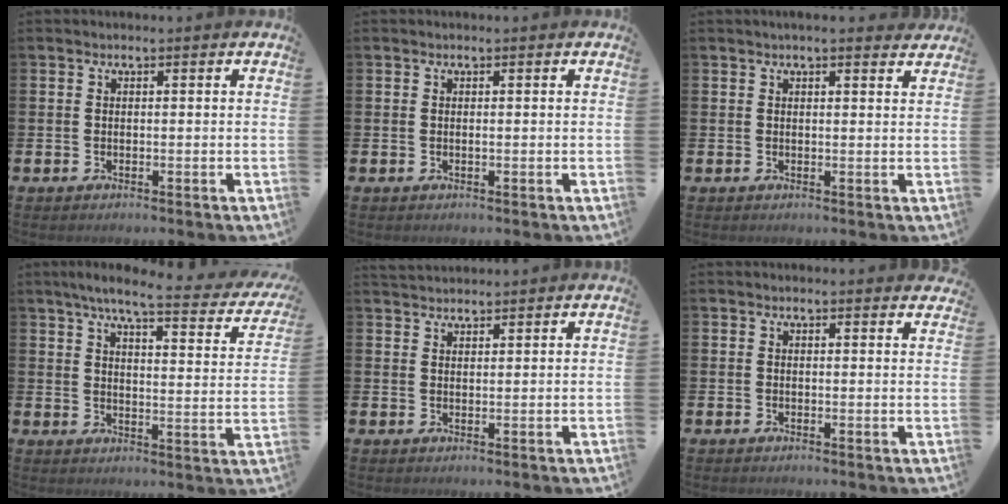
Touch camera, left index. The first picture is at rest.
{"total": 0.0}
{"total": 1.9, "force": [1.9, 0.2, 0.4], "torque": [0.000, -0.008, 0.031]}
{"total": 6.6, "force": [5.3, 0.8, 3.8], "torque": [-0.082, -0.032, 0.082]}
{"total": 2.3, "force": [2.2, 0.4, 0.0], "torque": [0.004, -0.011, 0.040]}
{"total": 0.9, "force": [0.9, 0.0, 0.1], "torque": [-0.002, -0.001, 0.017]}